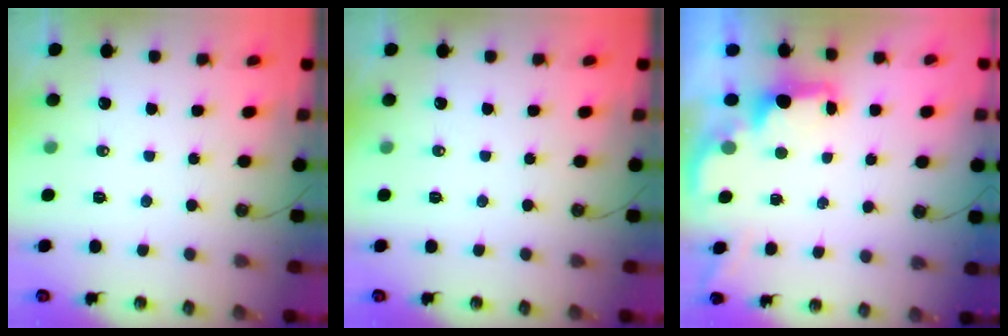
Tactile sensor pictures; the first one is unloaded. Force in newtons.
{"total": 0.0}
{"total": 2.1, "press": 1.9, "slide": 0.8}